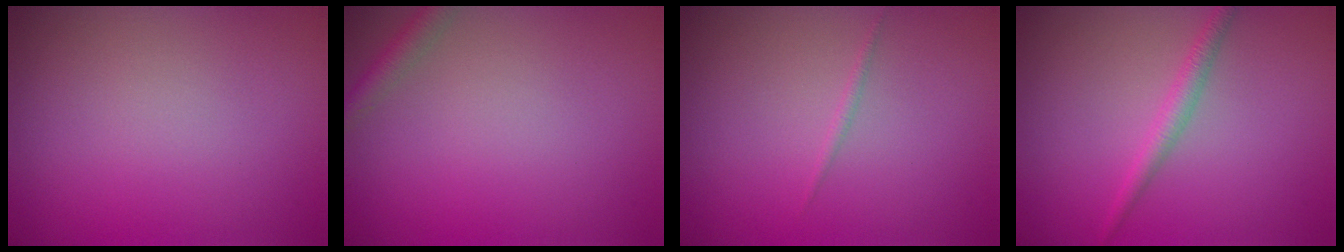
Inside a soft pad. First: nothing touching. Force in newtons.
{"total": 1.6, "press": 1.6, "slide": 0.1}
{"total": 0.5, "press": 0.5, "slide": 0.0}
{"total": 1.8, "press": 1.8, "slide": 0.1}